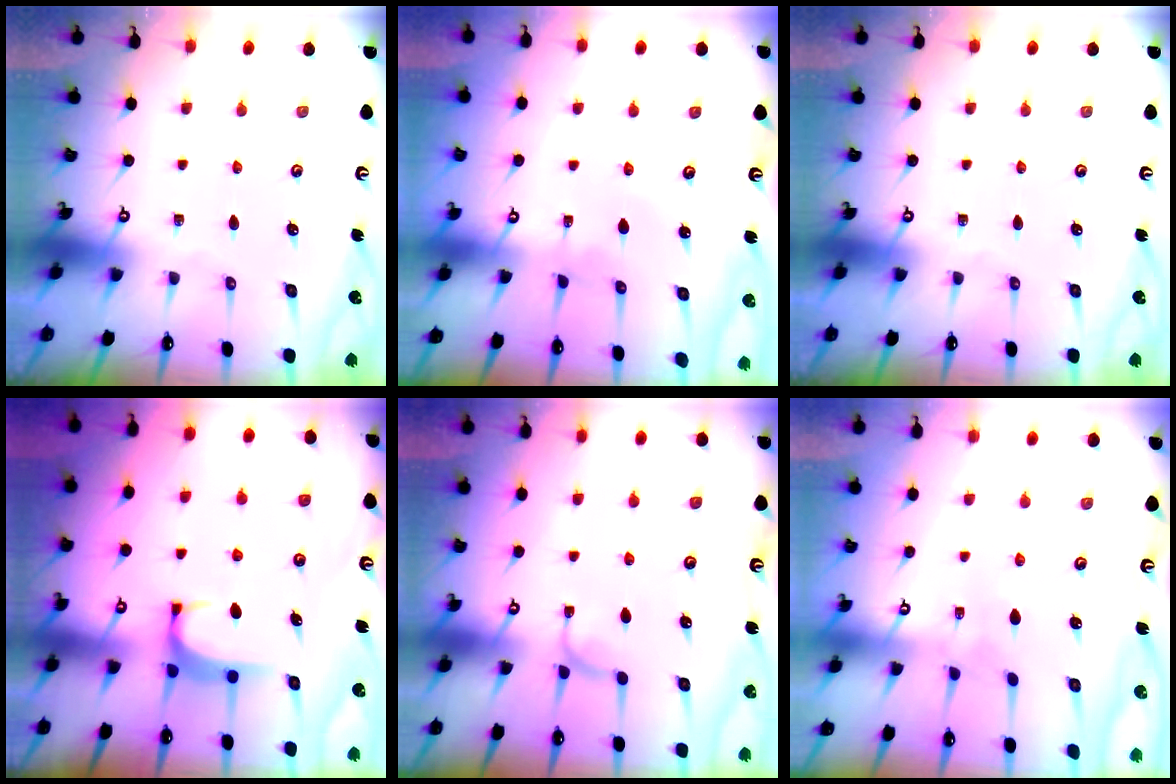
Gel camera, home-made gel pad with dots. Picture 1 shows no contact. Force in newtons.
{"total": 2.7, "press": 2.7, "slide": 0.1}
{"total": 0.0}
{"total": 1.8, "press": 1.7, "slide": 0.5}
{"total": 0.9, "press": 0.0, "slide": 0.9}
{"total": 3.0, "press": 2.9, "slide": 0.3}